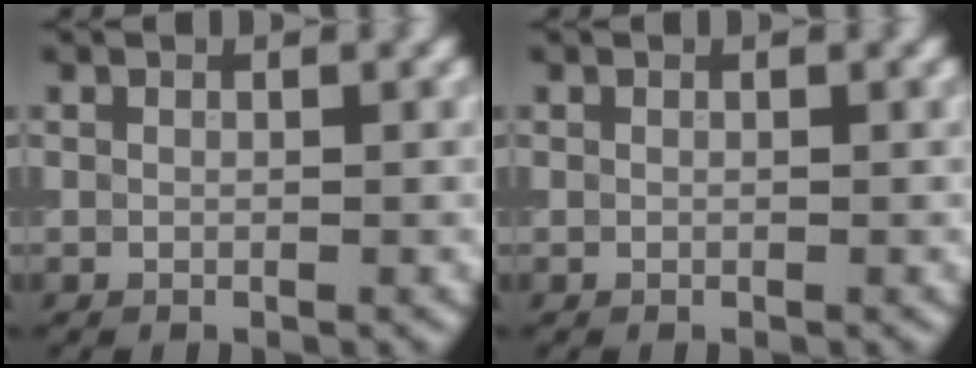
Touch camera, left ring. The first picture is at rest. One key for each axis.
{"total": 0.0}